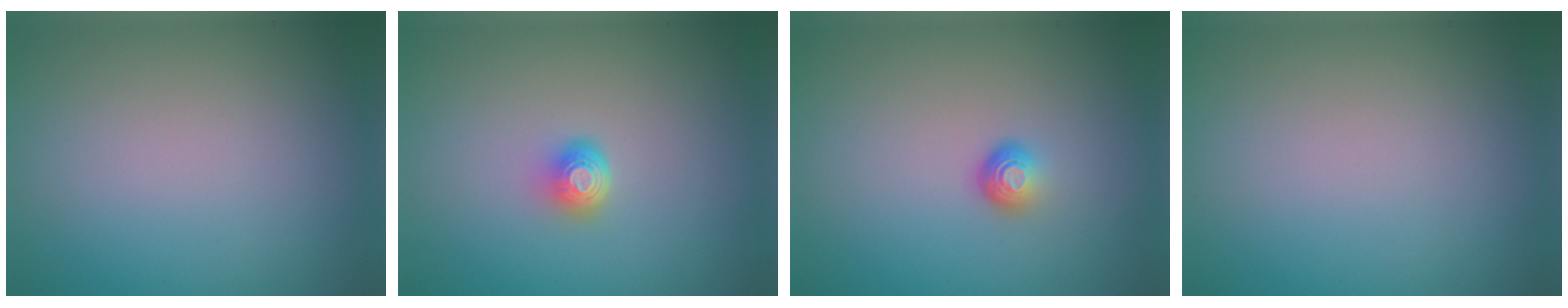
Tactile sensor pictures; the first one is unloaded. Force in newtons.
{"total": 2.0, "press": 1.4, "slide": 1.4}
{"total": 1.8, "press": 1.1, "slide": 1.4}
{"total": 0.0}